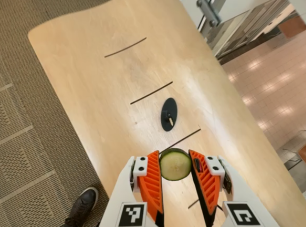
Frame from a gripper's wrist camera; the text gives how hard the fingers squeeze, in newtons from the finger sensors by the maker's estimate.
{"total": 7.7, "left": 7.9, "right": 7.6}